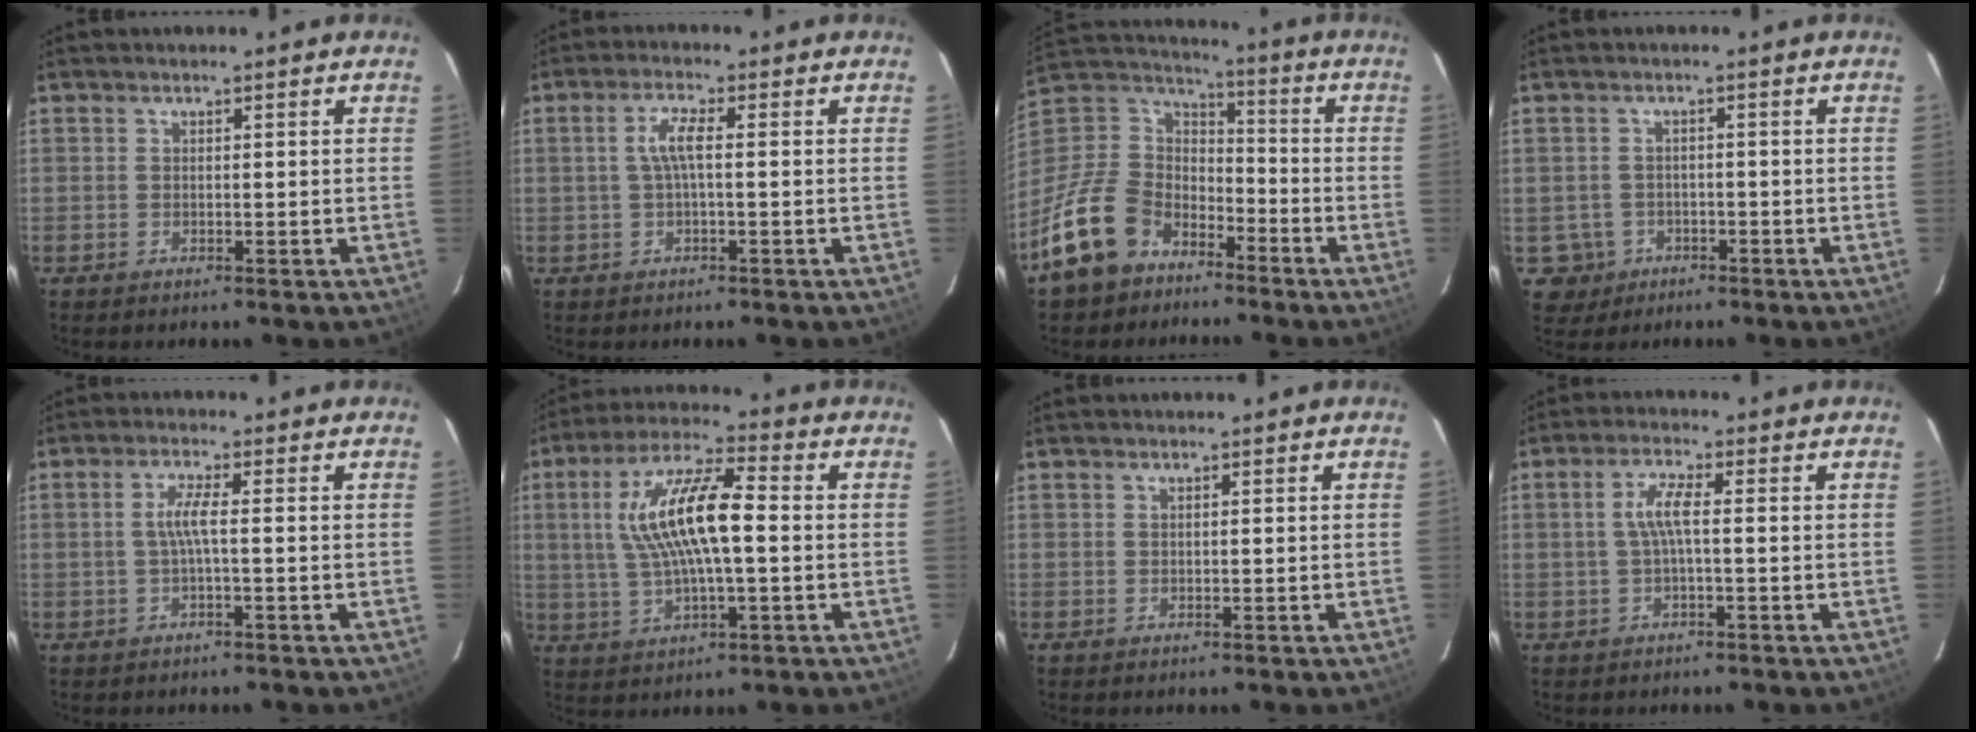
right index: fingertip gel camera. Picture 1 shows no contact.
{"total": 3.7, "force": [0.0, 0.6, 3.6], "torque": [-0.073, 0.006, 0.001]}
{"total": 16.4, "force": [-10.9, 10.6, 6.1], "torque": [-0.157, 0.025, -0.181]}
{"total": 4.6, "force": [-1.7, 4.3, 0.2], "torque": [-0.014, 0.015, -0.022]}
{"total": 3.1, "force": [-0.4, -0.1, 3.1], "torque": [-0.065, 0.002, -0.007]}
{"total": 14.0, "force": [1.0, 3.7, 13.4], "torque": [-0.259, 0.015, 0.020]}
{"total": 0.0}
{"total": 3.9, "force": [-0.2, 0.4, 3.9], "torque": [-0.078, 0.005, -0.002]}